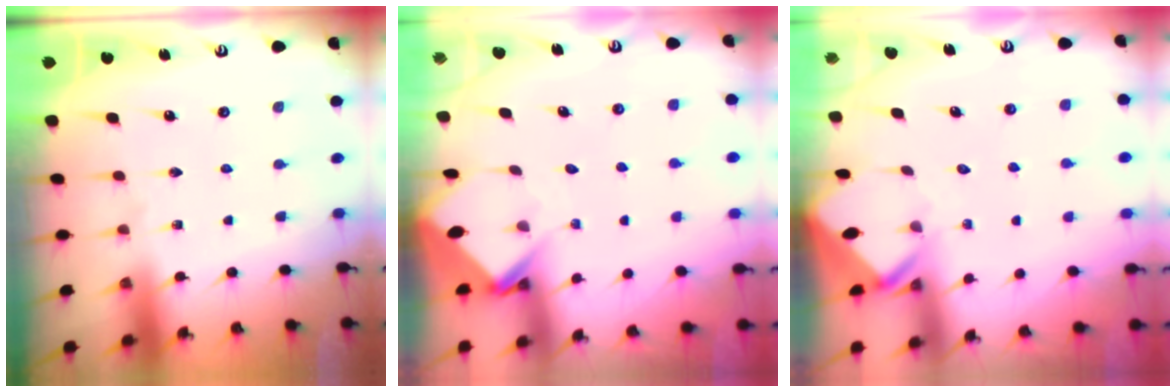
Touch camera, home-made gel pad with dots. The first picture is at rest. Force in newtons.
{"total": 3.9, "press": 3.9, "slide": 0.4}
{"total": 2.9, "press": 2.9, "slide": 0.2}